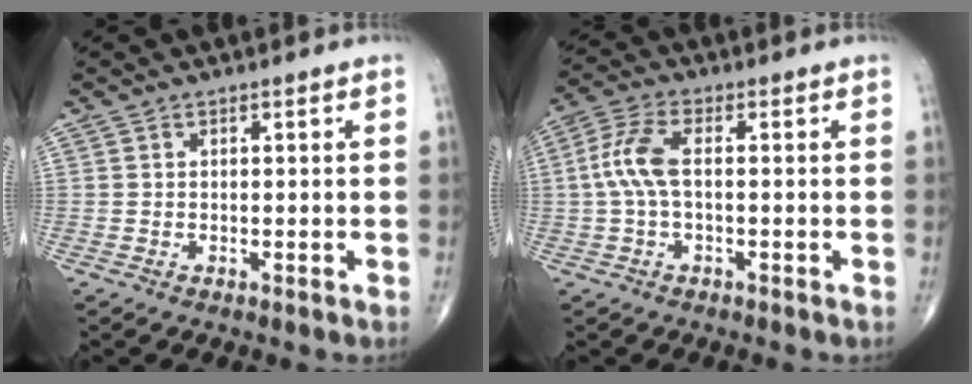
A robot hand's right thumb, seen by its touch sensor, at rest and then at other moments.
{"total": 7.0, "force": [0.0, 3.0, 6.4], "torque": [-0.159, 0.018, -0.004]}